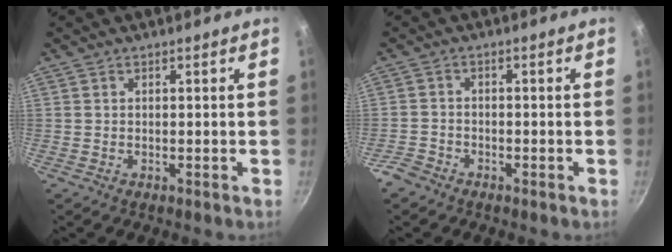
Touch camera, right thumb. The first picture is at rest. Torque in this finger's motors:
{"motor_torque": [0.25, -0.30, 0.01, -0.19, -0.04]}